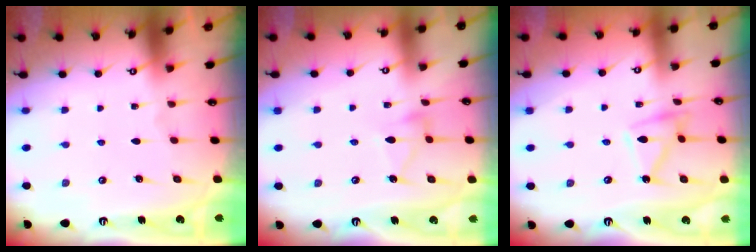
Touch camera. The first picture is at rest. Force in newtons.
{"total": 5.3, "press": 5.2, "slide": 0.4}
{"total": 10.5, "press": 10.5, "slide": 0.3}